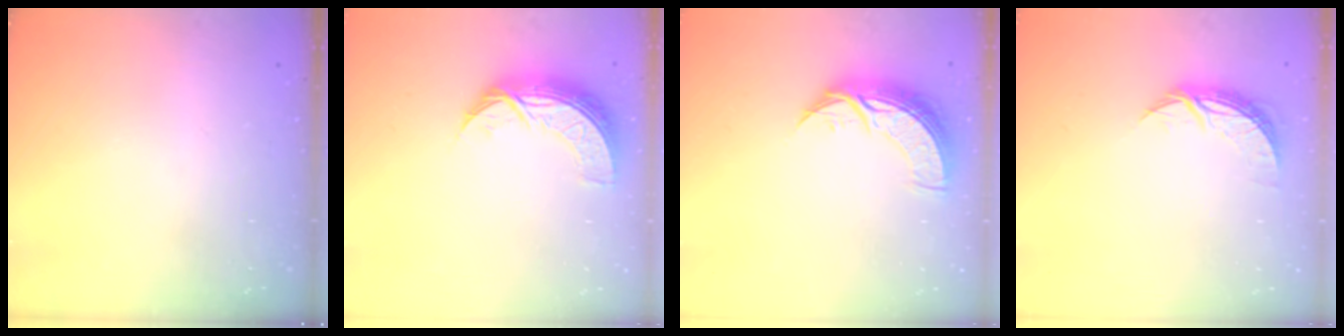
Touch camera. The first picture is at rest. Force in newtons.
{"total": 8.8, "press": 8.7, "slide": 1.0}
{"total": 9.5, "press": 9.5, "slide": 0.8}
{"total": 7.1, "press": 7.1, "slide": 0.3}